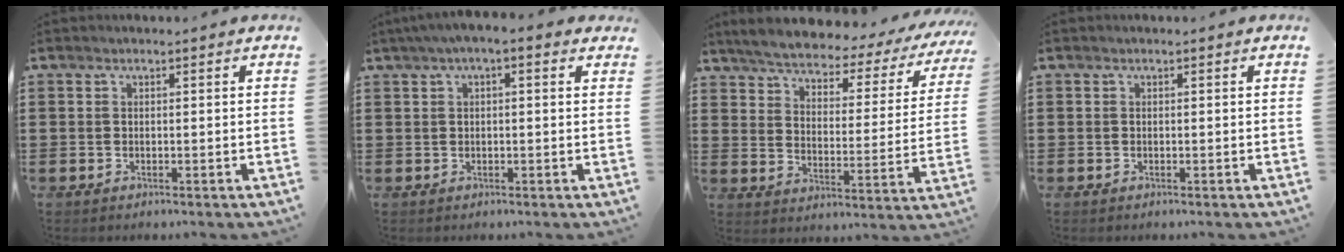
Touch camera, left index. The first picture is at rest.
{"total": 2.0, "force": [0.5, 0.4, 1.9], "torque": [-0.035, 0.004, 0.006]}
{"total": 4.2, "force": [4.0, 0.5, 1.1], "torque": [-0.046, -0.033, 0.061]}
{"total": 0.0}